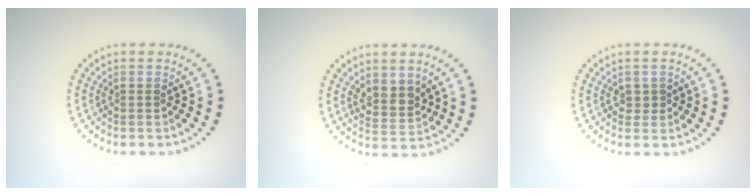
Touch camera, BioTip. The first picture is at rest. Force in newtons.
{"total": 2.5, "press": 2.2, "slide": 1.1}
{"total": 0.6, "press": 0.5, "slide": 0.2}